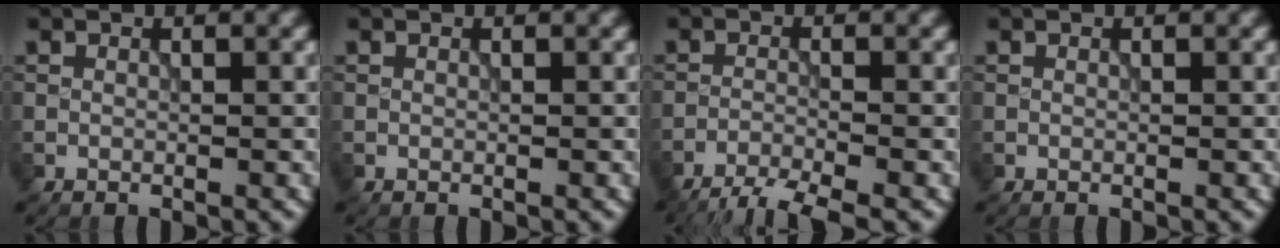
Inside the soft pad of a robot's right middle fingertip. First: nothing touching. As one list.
[{"total": 0.0}, {"total": 4.1, "force": [-3.4, 0.4, 2.3], "torque": [-0.040, -0.004, -0.072]}, {"total": 0.0}]